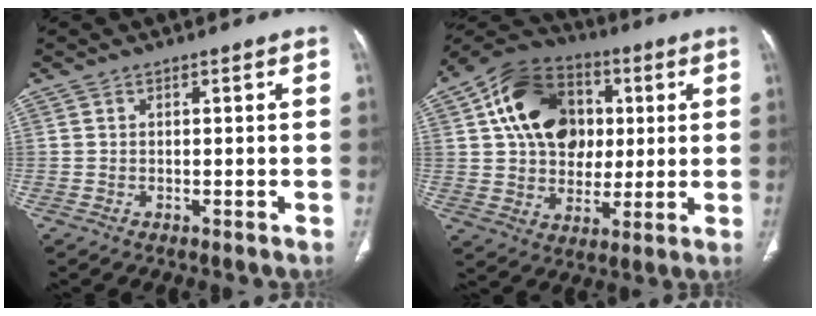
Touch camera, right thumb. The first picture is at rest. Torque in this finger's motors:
{"motor_torque": [1.65, 3.05, 1.09, -0.23, 0.46]}